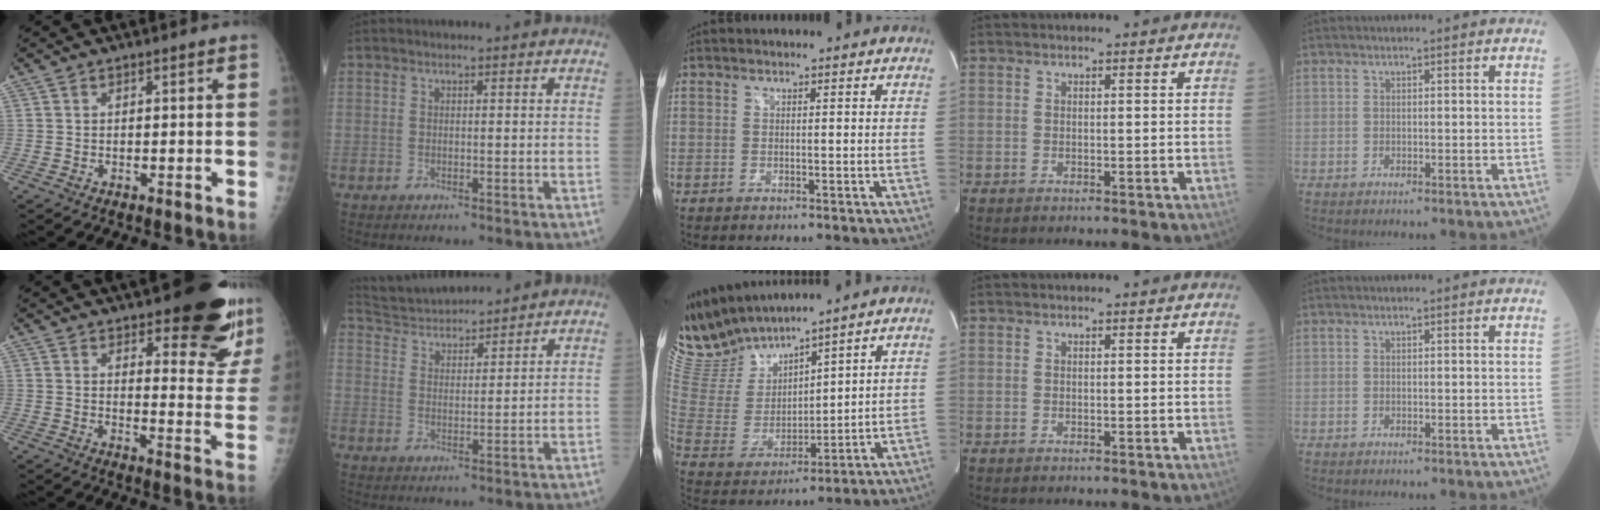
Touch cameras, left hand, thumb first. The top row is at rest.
{"thumb": {"total": 17.9, "force": [12.0, 5.7, 12.0], "torque": [-0.114, -0.086, 0.147]}, "index": {"total": 8.8, "force": [8.5, 1.0, 1.8], "torque": [-0.045, 0.024, 0.153]}, "middle": {"total": 12.3, "force": [11.7, 1.8, 3.2], "torque": [-0.087, 0.001, 0.251]}}